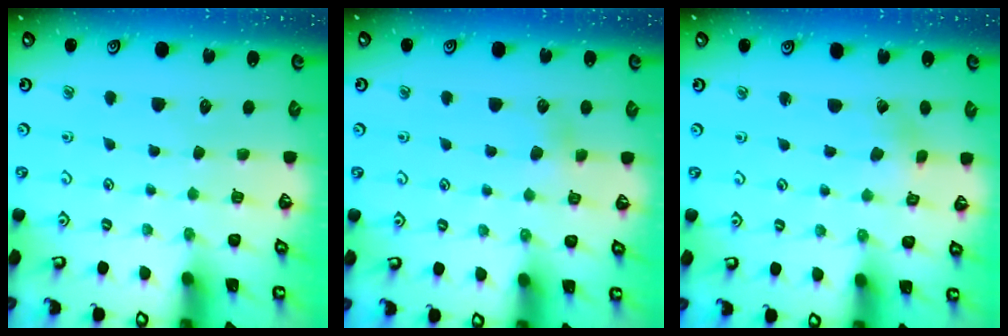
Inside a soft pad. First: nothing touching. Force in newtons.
{"total": 3.4, "press": 3.3, "slide": 0.3}
{"total": 0.9, "press": 0.9, "slide": 0.1}